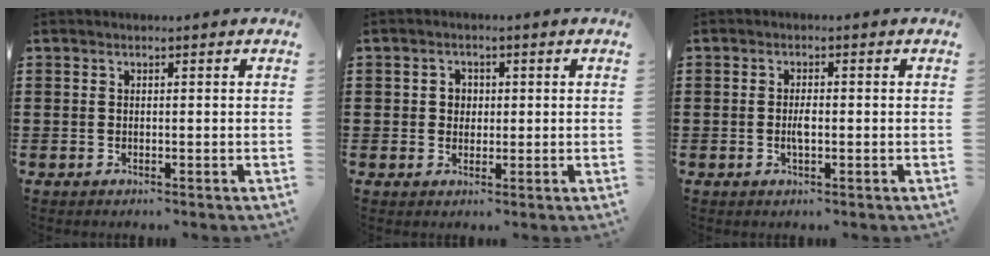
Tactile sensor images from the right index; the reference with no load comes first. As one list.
[{"total": 2.2, "force": [0.1, 2.0, 0.9], "torque": [-0.024, 0.009, 0.000]}, {"total": 2.2, "force": [-0.3, 0.7, 2.1], "torque": [-0.046, -0.002, -0.008]}]